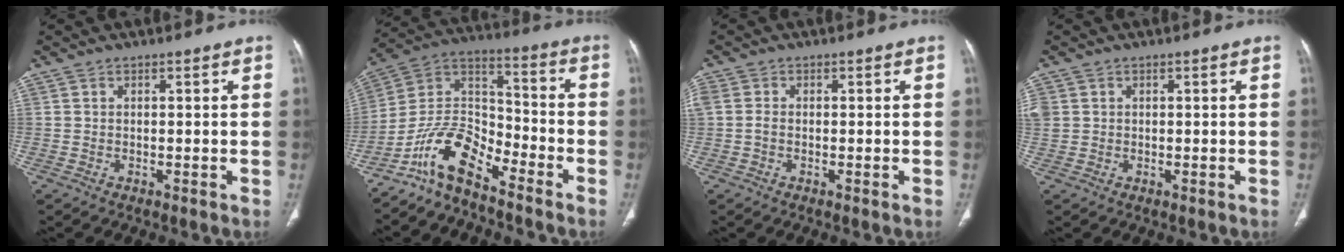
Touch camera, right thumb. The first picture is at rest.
{"total": 11.2, "force": [-8.9, 3.9, 5.6], "torque": [-0.099, 0.090, -0.179]}
{"total": 1.9, "force": [-0.5, 1.1, 1.4], "torque": [-0.031, 0.002, -0.012]}
{"total": 3.5, "force": [0.6, 3.2, 1.5], "torque": [-0.043, 0.014, 0.021]}